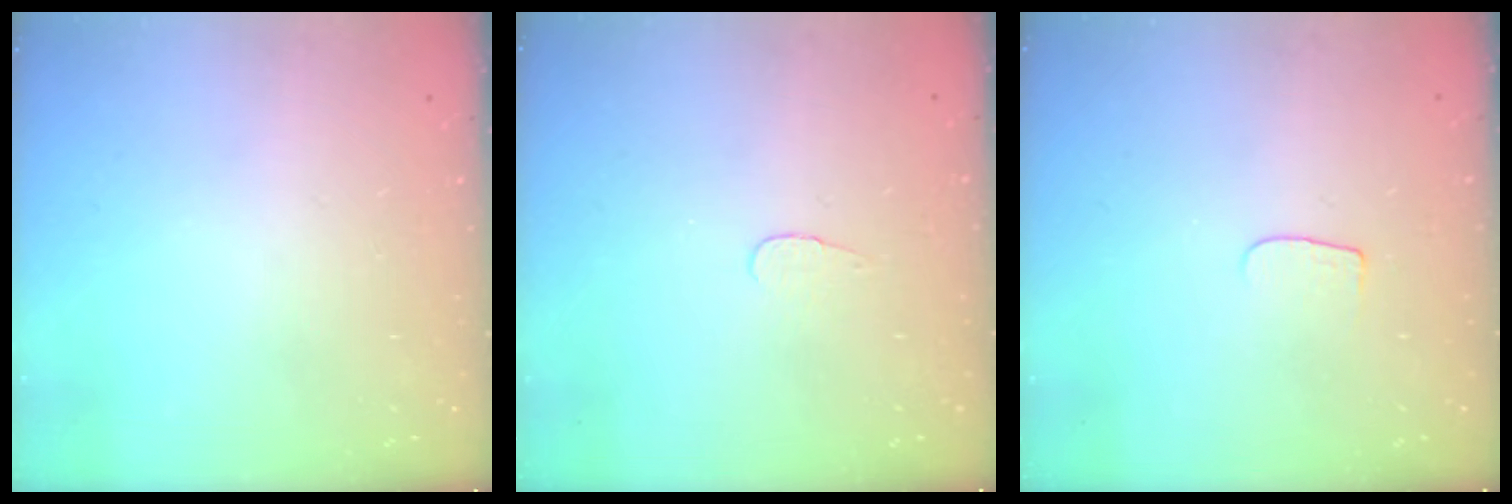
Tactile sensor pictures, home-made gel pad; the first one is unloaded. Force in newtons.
{"total": 3.4, "press": 3.4, "slide": 0.4}
{"total": 4.3, "press": 4.3, "slide": 0.5}